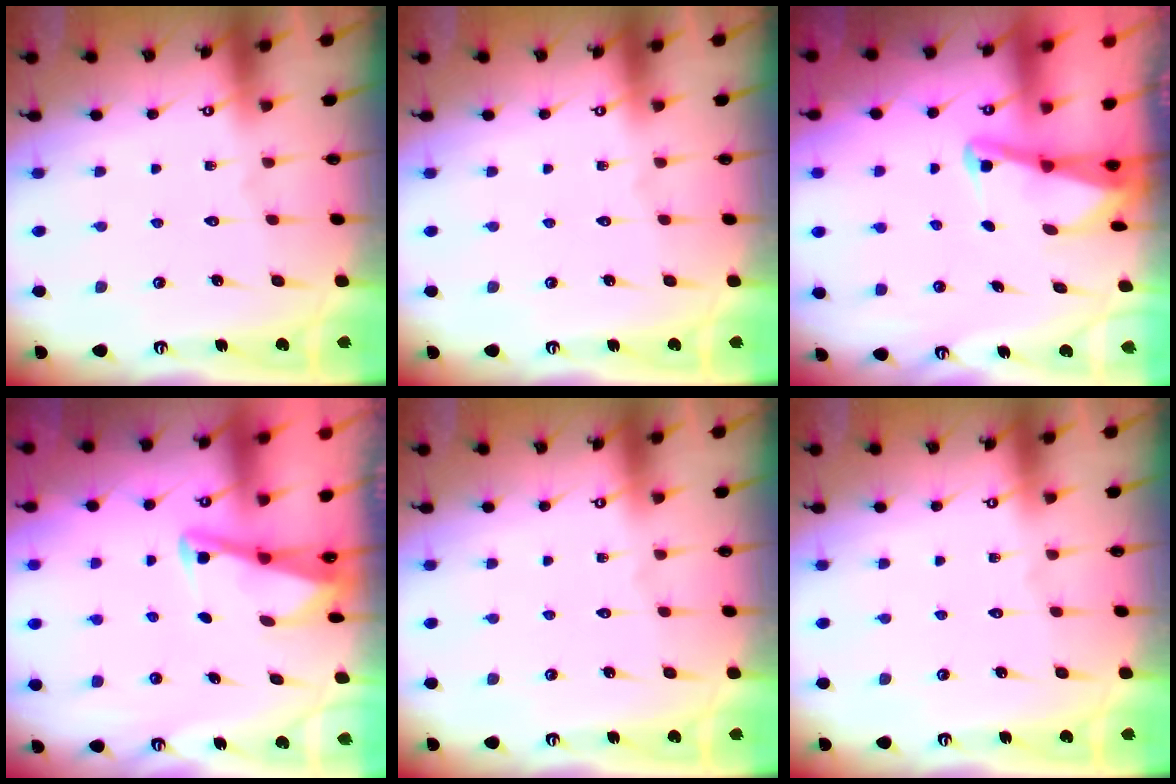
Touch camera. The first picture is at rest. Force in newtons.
{"total": 0.0}
{"total": 2.2, "press": 2.2, "slide": 0.3}
{"total": 2.8, "press": 2.8, "slide": 0.4}
{"total": 0.0}
{"total": 0.0}